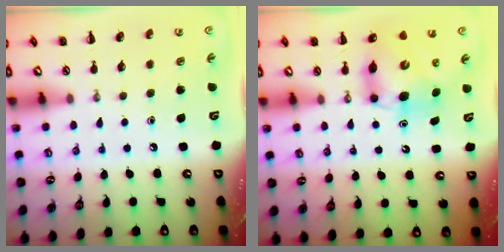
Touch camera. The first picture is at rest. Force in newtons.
{"total": 7.3, "press": 7.1, "slide": 1.8}